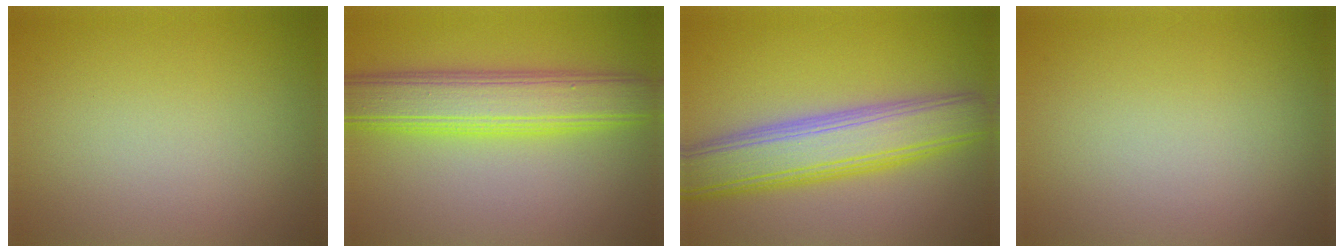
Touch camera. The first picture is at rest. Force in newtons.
{"total": 7.1, "press": 7.1, "slide": 0.1}
{"total": 7.8, "press": 7.8, "slide": 0.5}
{"total": 0.0}